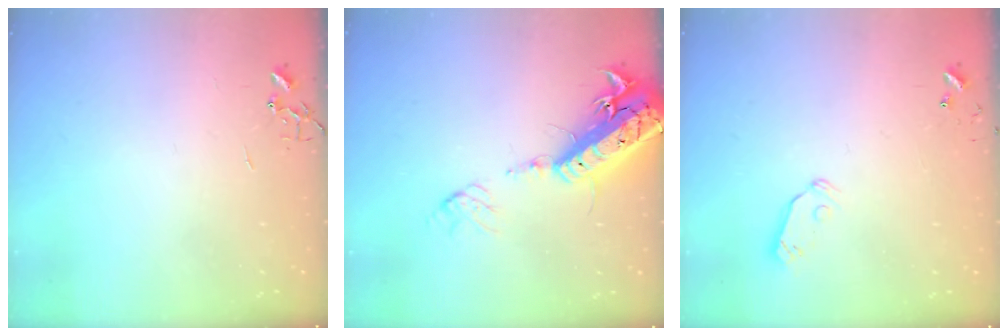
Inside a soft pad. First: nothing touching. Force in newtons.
{"total": 19.9, "press": 19.4, "slide": 4.6}
{"total": 4.6, "press": 4.6, "slide": 0.4}